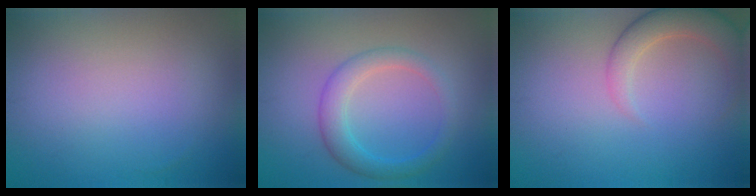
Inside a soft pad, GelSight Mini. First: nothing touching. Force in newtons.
{"total": 3.1, "press": 3.1, "slide": 0.1}
{"total": 3.7, "press": 3.7, "slide": 0.2}